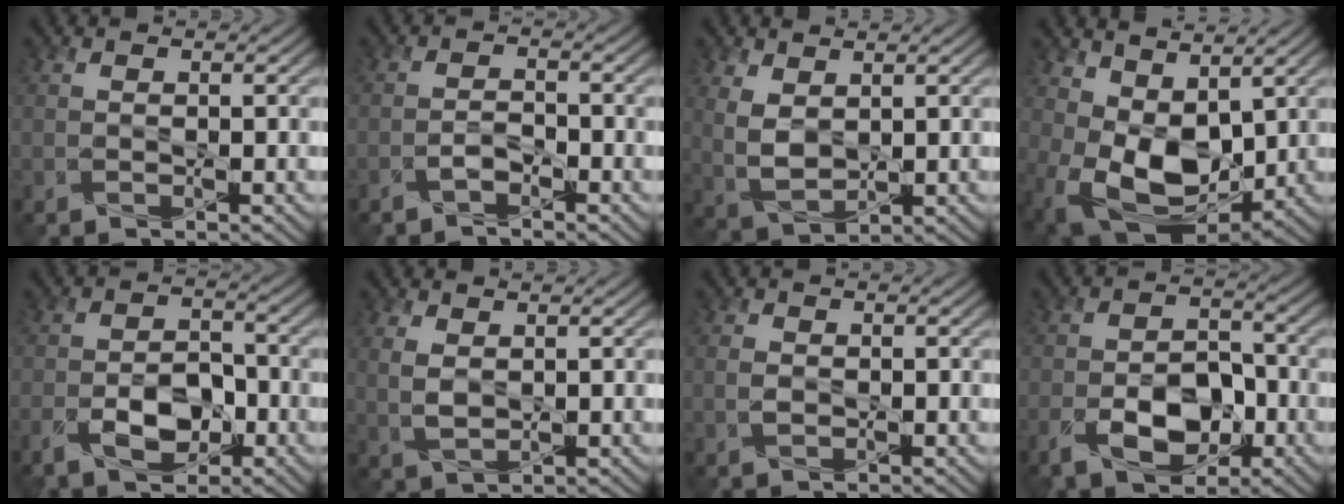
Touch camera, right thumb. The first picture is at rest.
{"total": 1.8, "force": [-1.5, 0.5, 0.9], "torque": [-0.020, 0.003, -0.034]}
{"total": 4.6, "force": [2.0, 2.6, 3.2], "torque": [-0.085, -0.005, 0.044]}
{"total": 11.7, "force": [2.2, 7.5, 8.7], "torque": [-0.200, -0.019, 0.045]}
{"total": 6.8, "force": [-3.1, 3.8, 4.7], "torque": [-0.087, -0.001, -0.060]}
{"total": 3.0, "force": [1.1, 1.7, 2.3], "torque": [-0.063, -0.001, 0.024]}
{"total": 1.7, "force": [-0.1, 1.3, 1.1], "torque": [-0.030, -0.001, -0.003]}
{"total": 8.7, "force": [-3.8, 5.1, 5.9], "torque": [-0.116, -0.005, -0.069]}